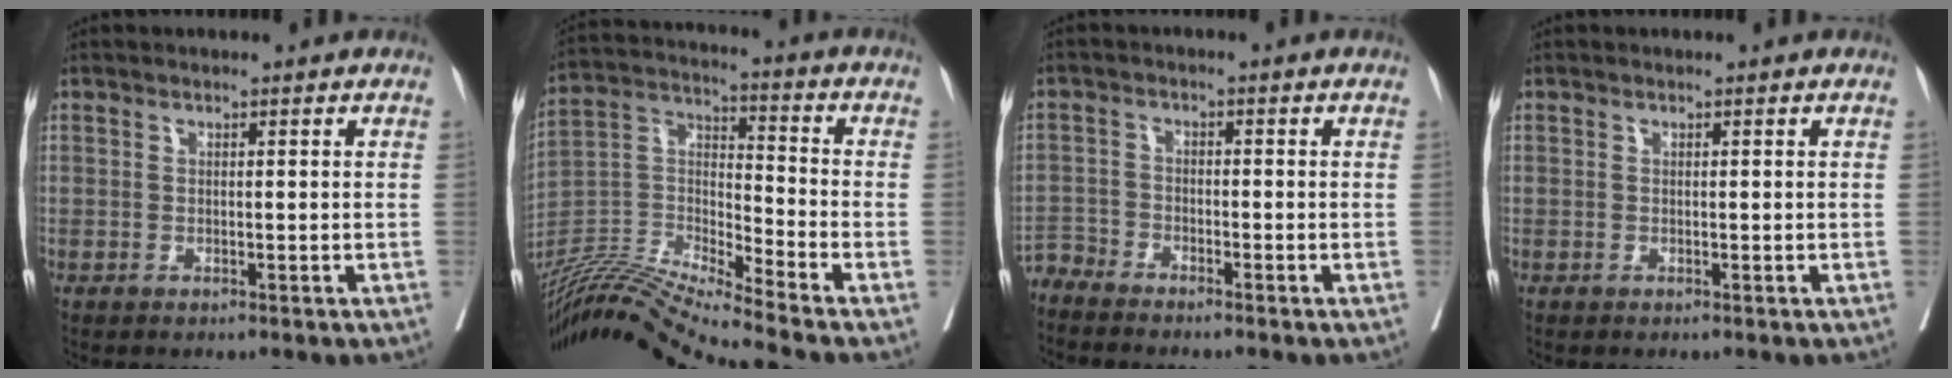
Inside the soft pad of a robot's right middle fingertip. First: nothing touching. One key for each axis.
{"total": 15.4, "fx": -14.3, "fy": -2.3, "fz": 5.3, "tx": -0.097, "ty": 0.015, "tz": -0.270}
{"total": 3.8, "fx": -3.8, "fy": -0.1, "fz": -0.4, "tx": 0.018, "ty": -0.012, "tz": -0.076}
{"total": 0.0}